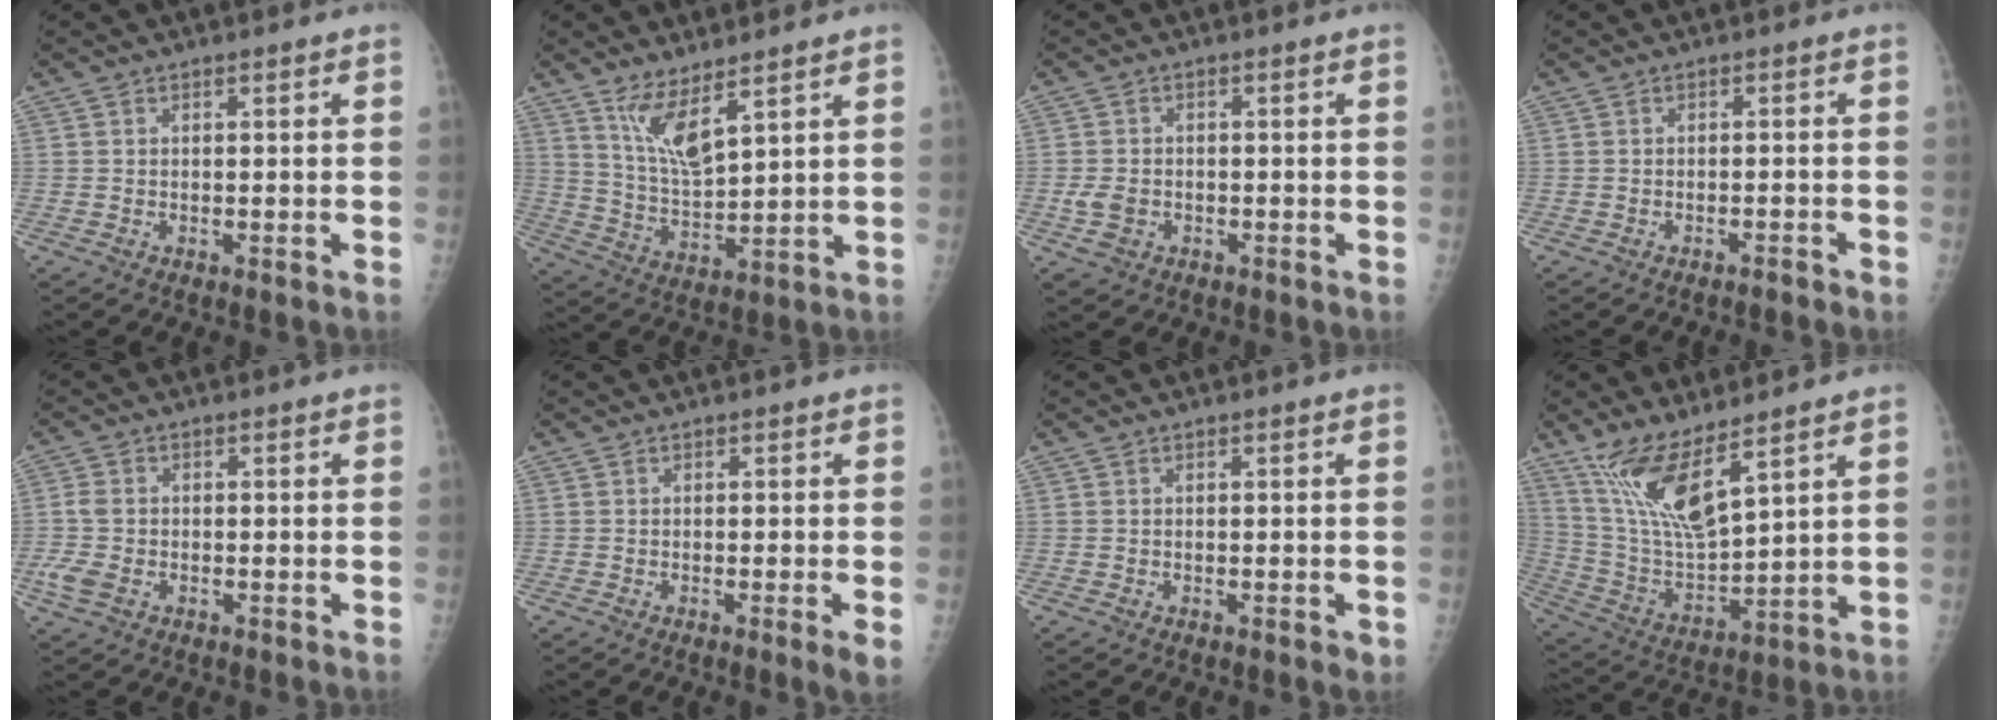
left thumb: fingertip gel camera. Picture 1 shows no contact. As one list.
[{"total": 7.9, "force": [5.4, 1.9, 5.5], "torque": [-0.105, -0.046, 0.117]}, {"total": 3.4, "force": [-1.1, 2.7, 1.9], "torque": [-0.032, 0.002, -0.016]}, {"total": 2.0, "force": [-1.7, 0.3, 1.0], "torque": [-0.022, 0.011, -0.016]}, {"total": 4.5, "force": [-1.2, 3.2, 2.9], "torque": [-0.077, 0.007, -0.023]}, {"total": 2.4, "force": [-0.6, 0.0, 2.4], "torque": [-0.040, -0.008, -0.011]}, {"total": 1.0, "force": [-0.3, 0.4, 0.9], "torque": [-0.009, -0.002, -0.003]}, {"total": 12.8, "force": [8.6, 3.1, 9.0], "torque": [-0.170, -0.051, 0.189]}]